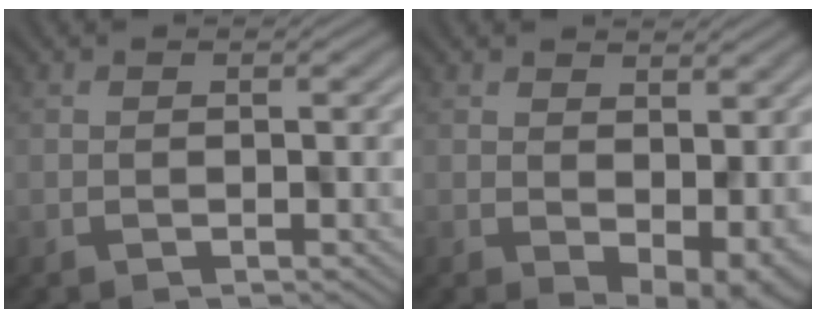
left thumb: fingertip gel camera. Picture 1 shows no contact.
{"total": 5.4, "force": [-1.2, 2.7, 4.5], "torque": [-0.060, -0.018, 0.014]}